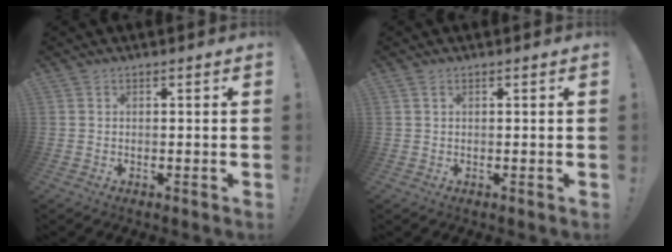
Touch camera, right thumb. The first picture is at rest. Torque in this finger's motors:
{"motor_torque": [0.04, -0.07, 0.11, -0.13, 0.00]}